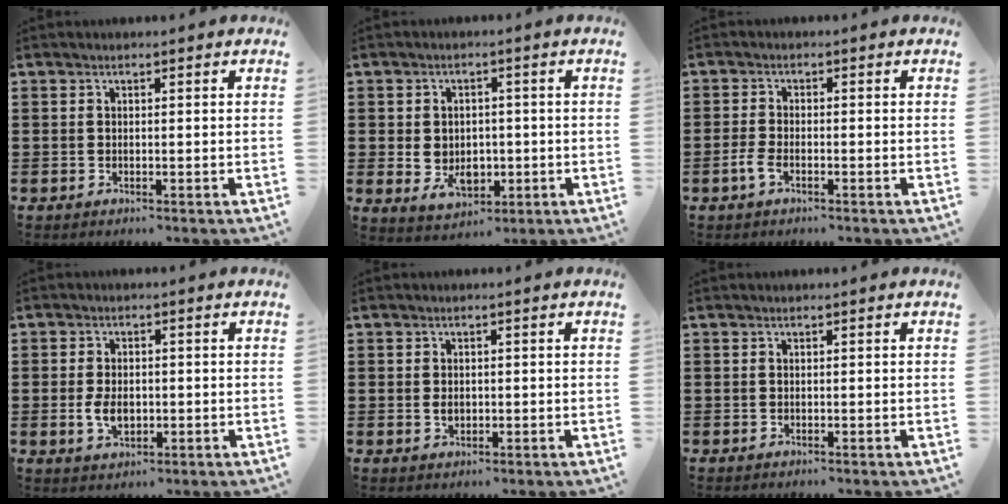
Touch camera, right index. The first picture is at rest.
{"total": 4.8, "force": [-0.5, 3.9, 2.7], "torque": [-0.042, 0.003, -0.011]}
{"total": 2.5, "force": [-1.4, 0.8, 2.0], "torque": [-0.056, -0.007, -0.031]}
{"total": 4.2, "force": [-0.7, 2.6, 3.3], "torque": [-0.075, -0.001, -0.015]}
{"total": 1.5, "force": [0.0, 1.1, 1.0], "torque": [-0.021, 0.006, -0.001]}
{"total": 0.0}